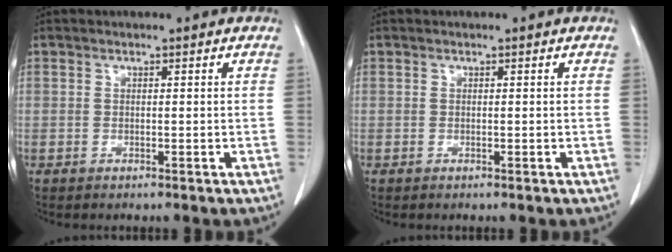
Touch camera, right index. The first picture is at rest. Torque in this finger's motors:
{"motor_torque": [-0.06, 0.04, 0.00, 0.00]}